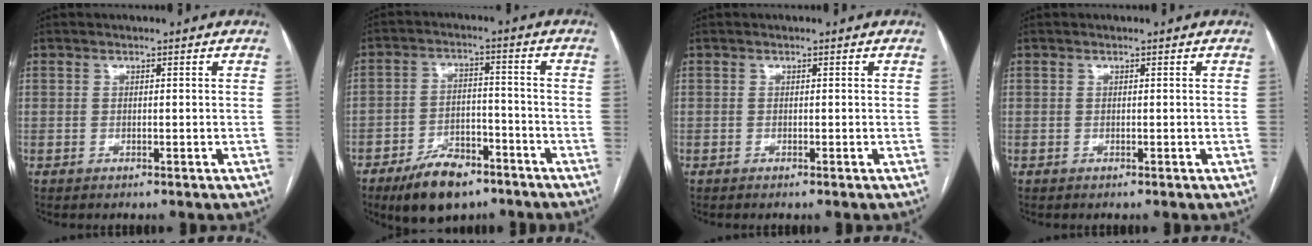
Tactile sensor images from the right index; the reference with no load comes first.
{"total": 9.8, "force": [-6.8, 4.4, 5.5], "torque": [-0.096, -0.002, -0.116]}
{"total": 0.0}
{"total": 0.0}